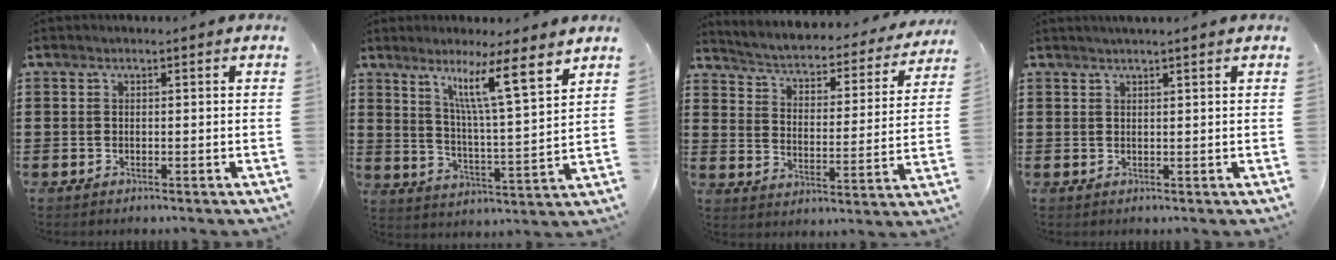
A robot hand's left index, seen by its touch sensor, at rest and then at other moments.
{"total": 9.7, "force": [6.7, 0.1, 6.9], "torque": [-0.129, -0.037, 0.107]}
{"total": 2.2, "force": [2.0, 0.4, 0.8], "torque": [-0.033, -0.027, 0.020]}
{"total": 1.1, "force": [0.9, -0.3, 0.5], "torque": [-0.008, -0.001, 0.018]}